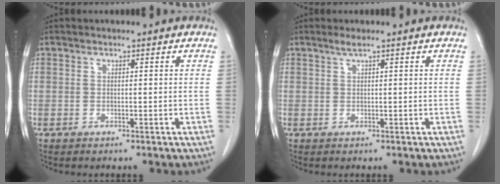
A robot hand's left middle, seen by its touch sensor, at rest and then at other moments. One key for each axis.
{"total": 1.0, "fx": 0.7, "fy": -0.2, "fz": 0.8, "tx": -0.021, "ty": 0.005, "tz": 0.017}